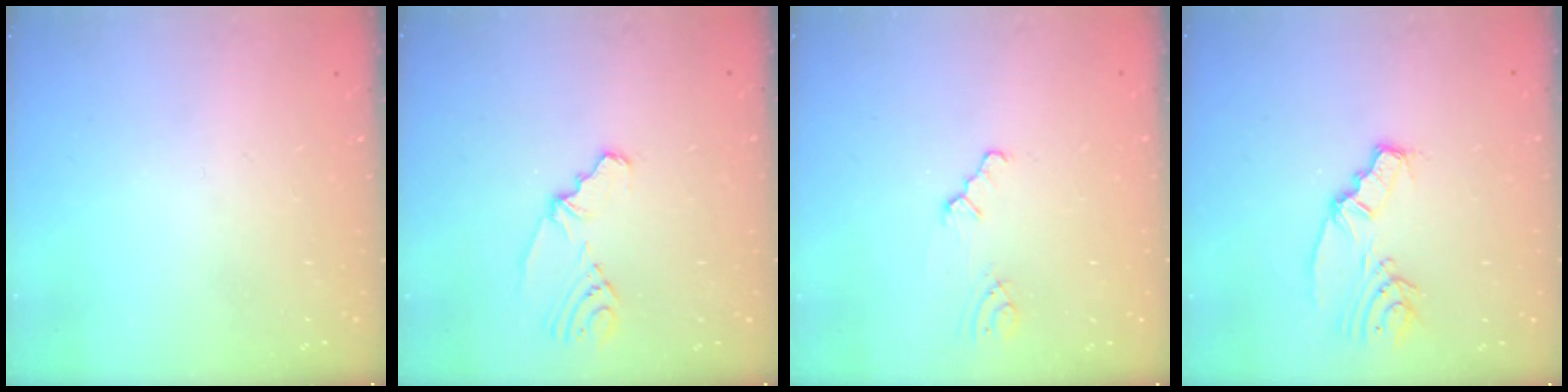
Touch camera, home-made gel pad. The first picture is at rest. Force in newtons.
{"total": 4.6, "press": 1.9, "slide": 4.2}
{"total": 1.2, "press": 1.1, "slide": 0.2}
{"total": 5.4, "press": 5.3, "slide": 0.4}